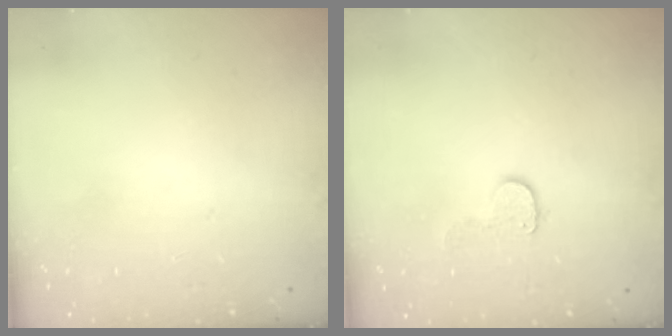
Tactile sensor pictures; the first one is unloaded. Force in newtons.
{"total": 6.7, "press": 6.7, "slide": 0.4}